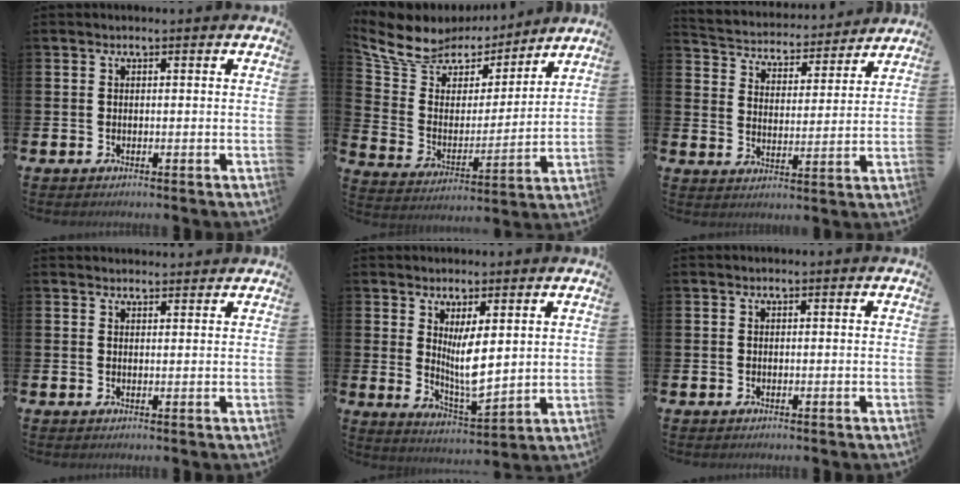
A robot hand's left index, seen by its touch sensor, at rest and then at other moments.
{"total": 8.6, "force": [7.5, 4.1, 1.4], "torque": [-0.076, -0.053, 0.133]}
{"total": 4.5, "force": [4.2, 1.5, 0.0], "torque": [-0.034, -0.040, 0.069]}
{"total": 1.7, "force": [1.7, 0.3, -0.1], "torque": [0.016, -0.010, 0.027]}
{"total": 6.0, "force": [2.7, 1.9, 5.0], "torque": [-0.073, -0.034, 0.044]}
{"total": 0.0}